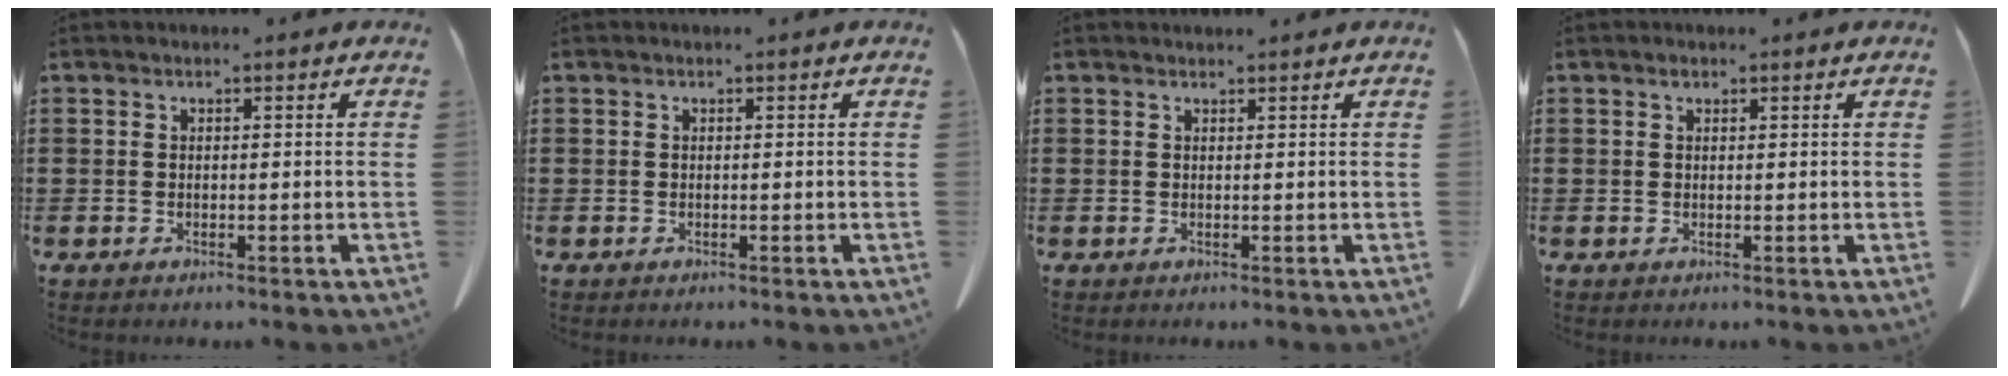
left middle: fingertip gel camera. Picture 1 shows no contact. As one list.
[{"total": 0.0}, {"total": 0.6, "force": [0.6, 0.0, 0.1], "torque": [-0.004, -0.001, 0.012]}, {"total": 0.5, "force": [0.3, 0.3, 0.3], "torque": [-0.007, 0.002, 0.005]}]